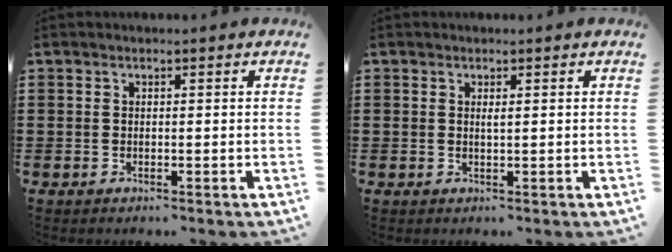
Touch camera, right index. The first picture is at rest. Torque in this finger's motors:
{"motor_torque": [-0.06, 0.01, 0.00, -0.01]}